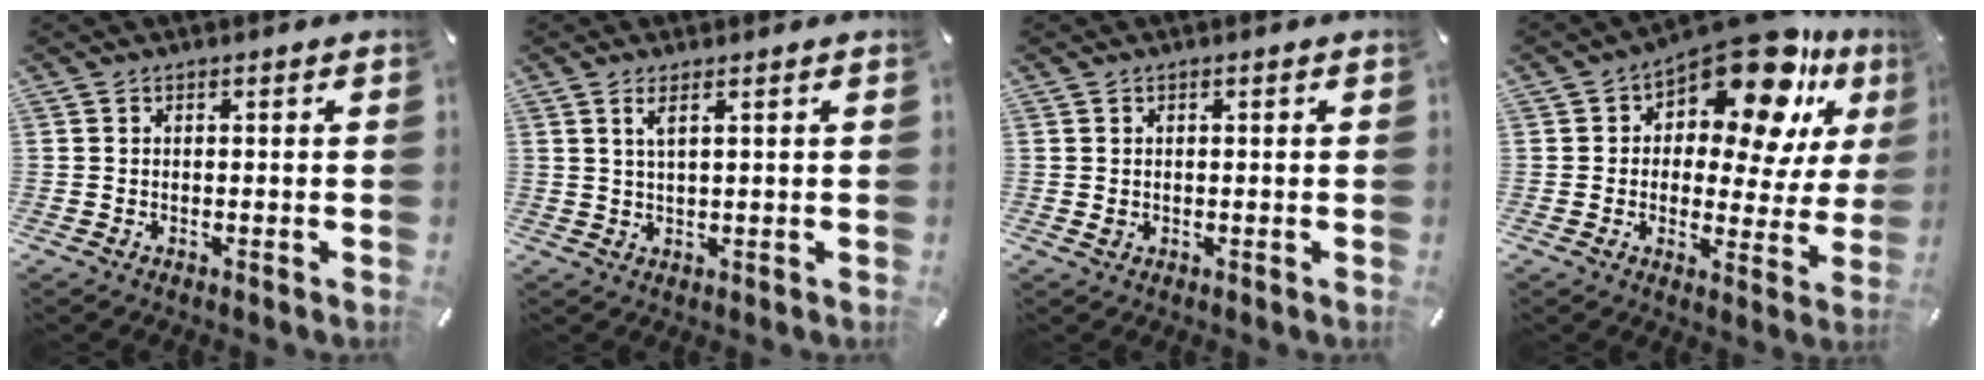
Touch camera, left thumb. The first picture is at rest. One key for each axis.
{"total": 2.7, "fx": 1.5, "fy": 0.5, "fz": 2.2, "tx": -0.049, "ty": 0.001, "tz": 0.025}
{"total": 0.8, "fx": 0.1, "fy": 0.7, "fz": 0.4, "tx": -0.001, "ty": -0.001, "tz": -0.001}
{"total": 17.3, "fx": 11.1, "fy": 7.7, "fz": 10.8, "tx": -0.156, "ty": -0.085, "tz": 0.185}